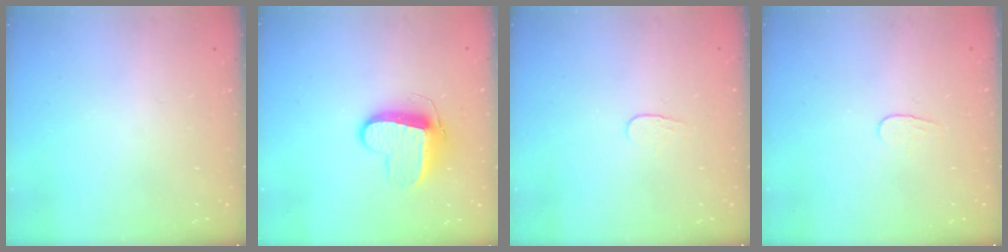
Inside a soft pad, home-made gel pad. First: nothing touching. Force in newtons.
{"total": 10.0, "press": 10.0, "slide": 0.5}
{"total": 3.5, "press": 3.4, "slide": 0.4}
{"total": 3.8, "press": 3.8, "slide": 0.3}